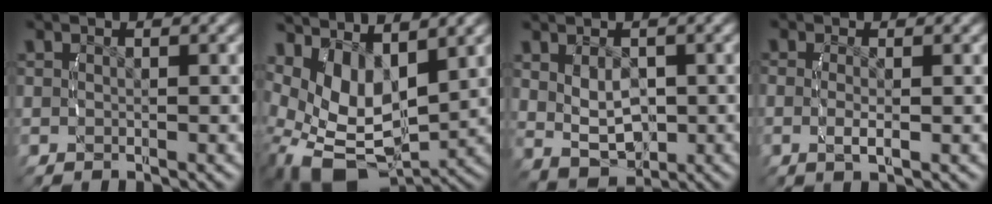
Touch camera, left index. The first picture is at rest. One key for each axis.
{"total": 11.1, "fx": -0.6, "fy": 8.1, "fz": 7.6, "tx": -0.181, "ty": -0.054, "tz": 0.010}
{"total": 5.8, "fx": 0.4, "fy": 4.0, "fz": 4.2, "tx": -0.075, "ty": -0.015, "tz": 0.011}
{"total": 1.9, "fx": -0.4, "fy": 0.8, "fz": 1.6, "tx": -0.037, "ty": -0.008, "tz": -0.005}